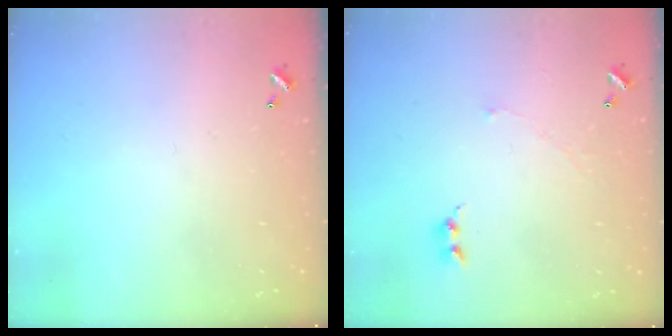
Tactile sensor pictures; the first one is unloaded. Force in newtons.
{"total": 2.0, "press": 1.9, "slide": 0.7}